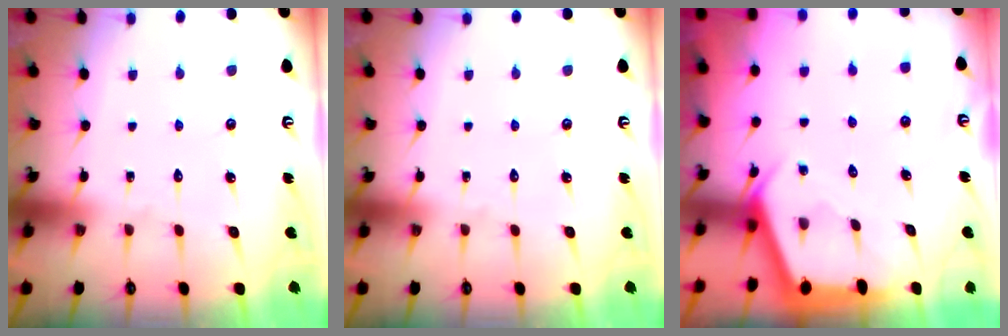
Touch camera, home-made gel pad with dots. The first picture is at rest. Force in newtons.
{"total": 0.0}
{"total": 2.9, "press": 2.9, "slide": 0.3}